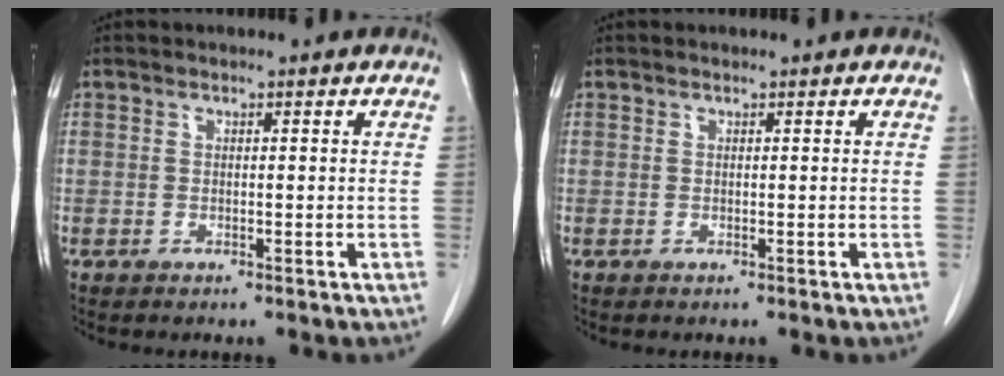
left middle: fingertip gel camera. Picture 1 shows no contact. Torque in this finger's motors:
{"motor_torque": [-0.09, 0.09, -0.12, 0.01]}